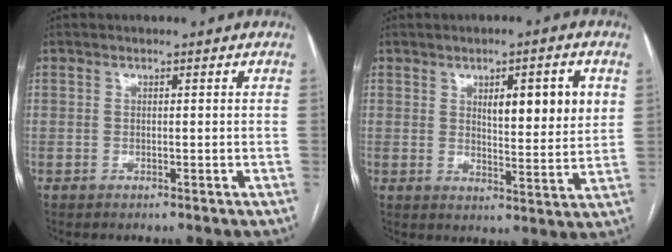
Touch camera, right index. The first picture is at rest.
{"total": 9.2, "force": [3.1, 1.8, 8.5], "torque": [-0.125, -0.003, 0.047]}